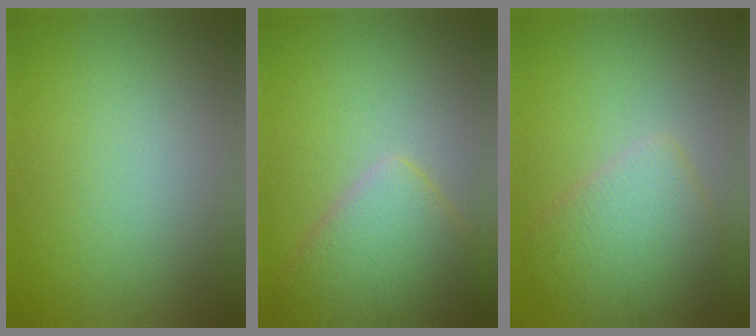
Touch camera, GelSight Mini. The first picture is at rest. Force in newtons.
{"total": 6.9, "press": 6.8, "slide": 0.5}
{"total": 5.6, "press": 5.6, "slide": 0.3}